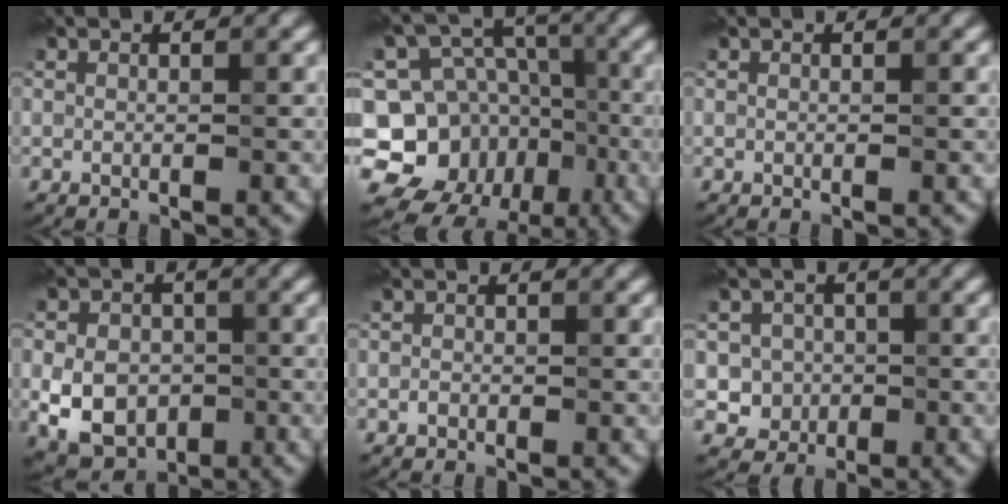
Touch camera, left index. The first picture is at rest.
{"total": 11.5, "force": [-4.5, 9.7, 4.2], "torque": [-0.075, 0.014, -0.090]}
{"total": 0.0}
{"total": 6.6, "force": [-1.6, 5.1, 4.0], "torque": [-0.078, -0.009, -0.035]}
{"total": 0.6, "force": [-0.3, 0.5, 0.2], "torque": [-0.001, -0.002, -0.007]}
{"total": 3.3, "force": [-0.4, 3.1, 0.8], "torque": [0.008, 0.000, -0.022]}